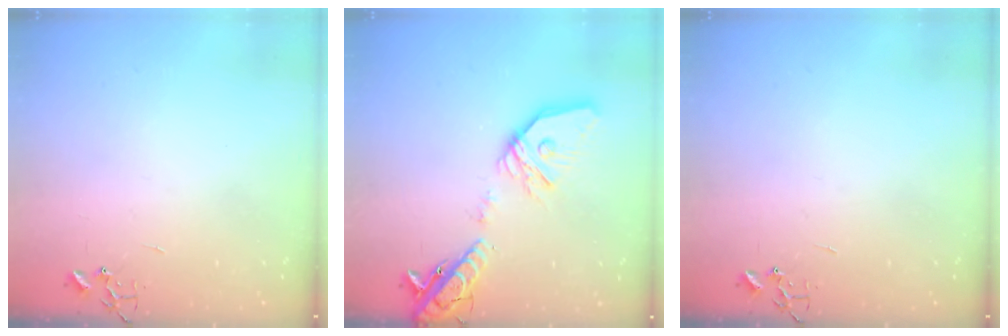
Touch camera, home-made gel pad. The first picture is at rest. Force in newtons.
{"total": 21.4, "press": 21.2, "slide": 3.5}
{"total": 0.0}